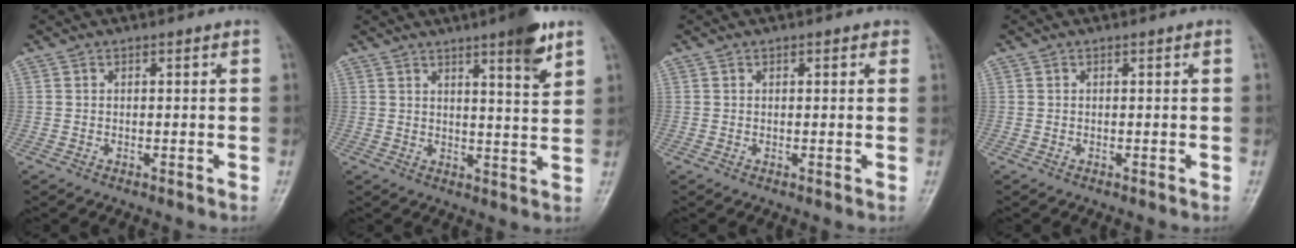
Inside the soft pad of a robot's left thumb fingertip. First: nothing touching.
{"total": 8.2, "force": [5.0, 1.0, 6.4], "torque": [-0.084, -0.029, 0.068]}
{"total": 1.3, "force": [0.7, 0.7, 0.9], "torque": [-0.006, 0.000, 0.004]}
{"total": 0.0}